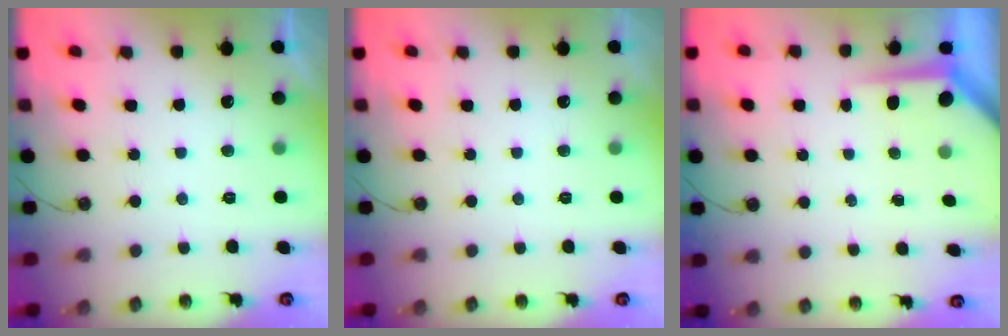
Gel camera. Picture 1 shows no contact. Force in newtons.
{"total": 0.0}
{"total": 4.0, "press": 4.0, "slide": 0.3}